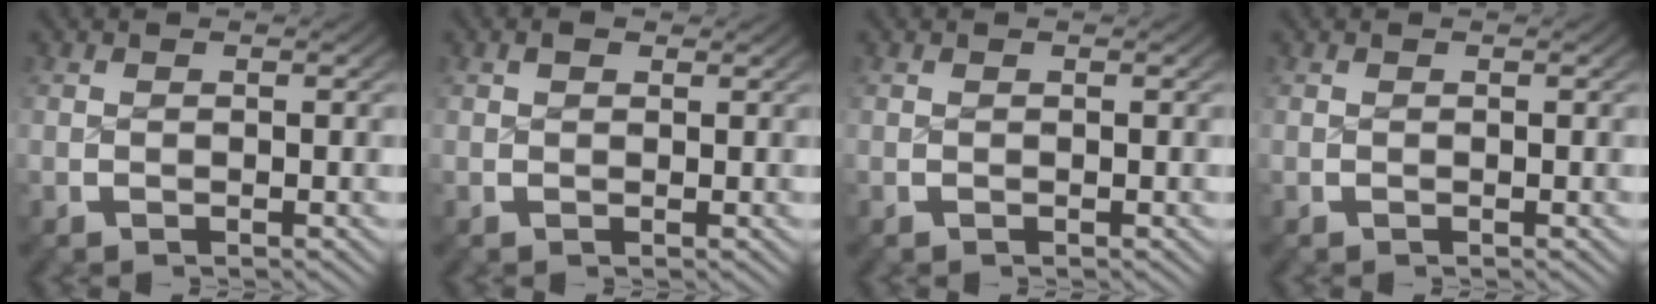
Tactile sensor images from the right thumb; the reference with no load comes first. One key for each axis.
{"total": 1.1, "fx": 0.9, "fy": 0.6, "fz": 0.5, "tx": -0.005, "ty": -0.002, "tz": 0.015}
{"total": 0.0}
{"total": 0.0}